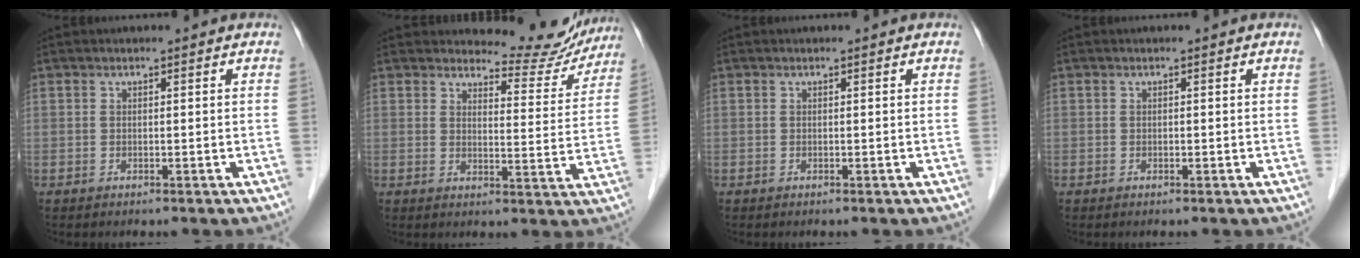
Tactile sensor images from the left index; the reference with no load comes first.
{"total": 9.4, "force": [9.1, 2.1, 0.2], "torque": [0.007, -0.030, 0.102]}
{"total": 0.0}
{"total": 0.0}